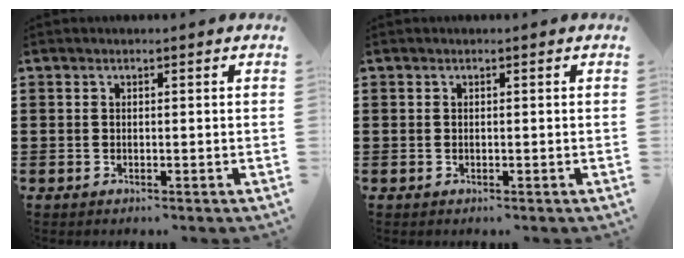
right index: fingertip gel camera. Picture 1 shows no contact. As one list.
[{"total": 0.0}]